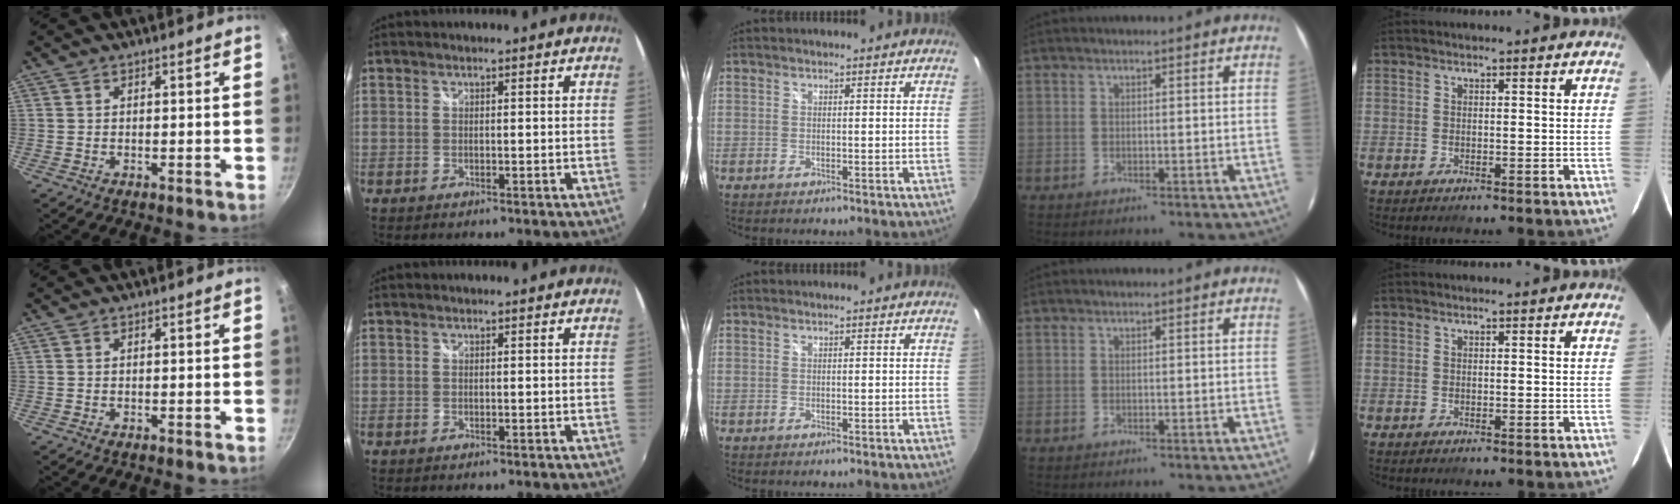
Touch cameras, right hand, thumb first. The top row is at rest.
{}